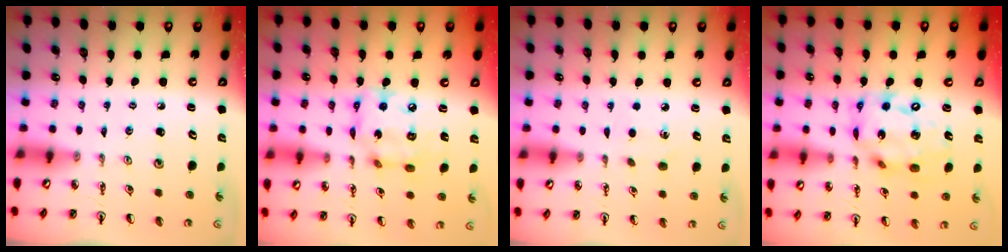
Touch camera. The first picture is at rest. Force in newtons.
{"total": 11.7, "press": 11.7, "slide": 0.8}
{"total": 3.8, "press": 3.8, "slide": 0.5}
{"total": 15.0, "press": 14.9, "slide": 1.5}